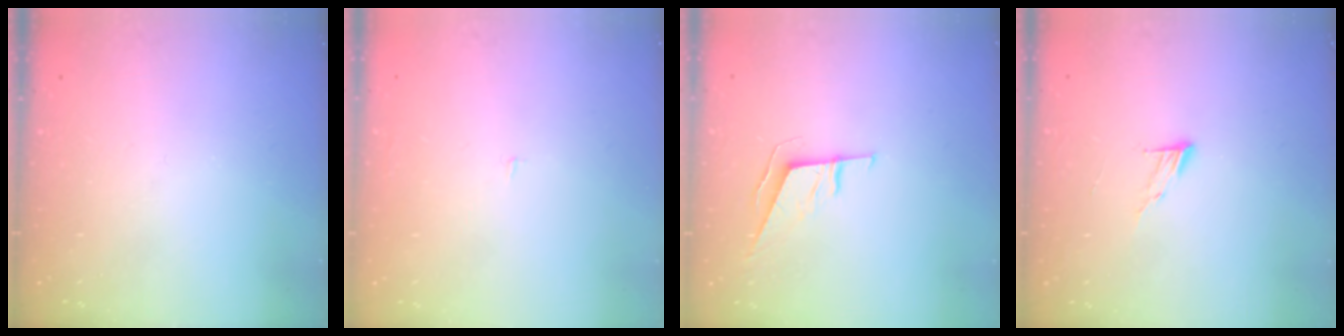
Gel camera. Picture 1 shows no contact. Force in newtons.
{"total": 1.2, "press": 1.2, "slide": 0.1}
{"total": 5.9, "press": 5.7, "slide": 1.3}
{"total": 5.0, "press": 4.9, "slide": 0.5}